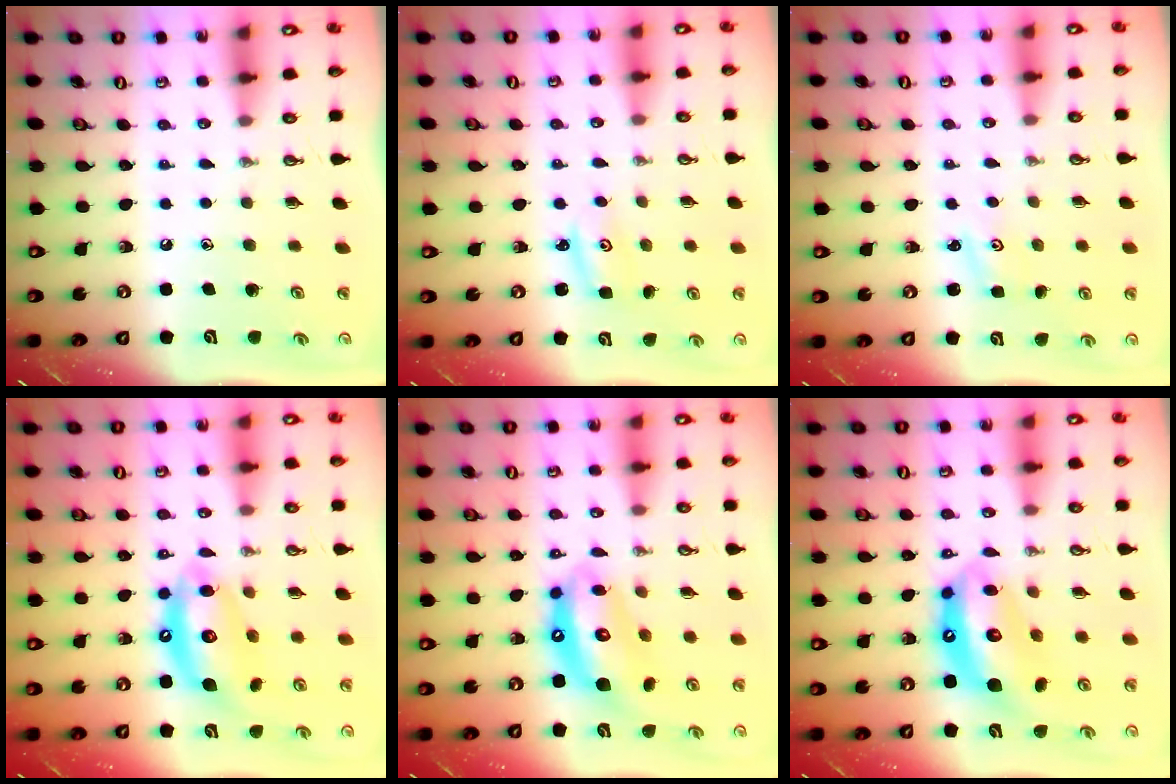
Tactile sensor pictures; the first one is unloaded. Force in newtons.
{"total": 3.1, "press": 3.0, "slide": 0.3}
{"total": 1.3, "press": 1.3, "slide": 0.2}
{"total": 13.5, "press": 13.4, "slide": 1.1}
{"total": 13.5, "press": 13.4, "slide": 1.7}
{"total": 14.3, "press": 14.3, "slide": 1.3}